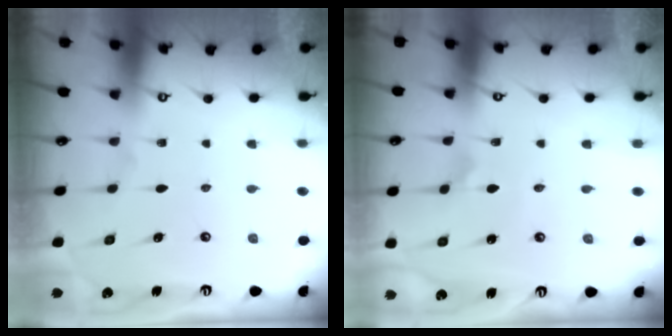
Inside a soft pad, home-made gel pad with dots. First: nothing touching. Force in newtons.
{"total": 2.3, "press": 2.3, "slide": 0.1}